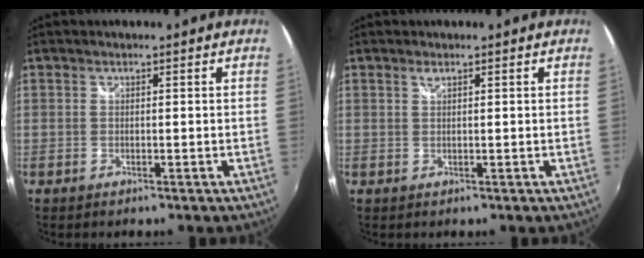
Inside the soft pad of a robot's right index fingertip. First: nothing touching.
{"total": 0.8, "force": [0.5, 0.1, 0.6], "torque": [-0.010, 0.002, 0.010]}